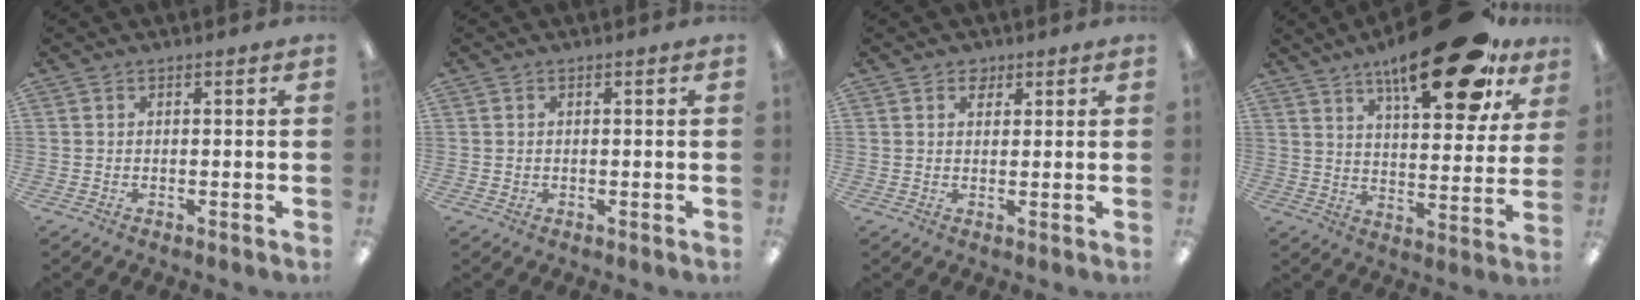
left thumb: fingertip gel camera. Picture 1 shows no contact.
{"total": 0.5, "force": [0.1, 0.5, 0.1], "torque": [-0.002, 0.004, 0.000]}
{"total": 2.4, "force": [1.6, 1.6, 0.8], "torque": [-0.001, -0.006, 0.026]}
{"total": 23.2, "force": [15.5, 7.8, 15.5], "torque": [-0.225, -0.084, 0.247]}